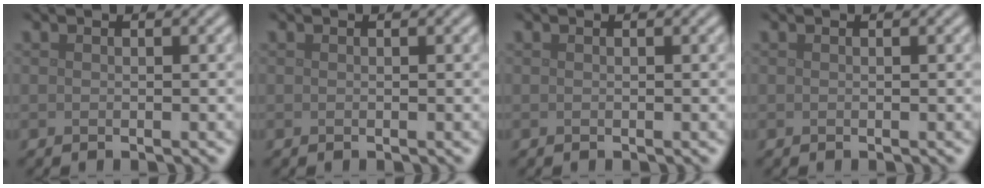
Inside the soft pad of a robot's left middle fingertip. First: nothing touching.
{"total": 0.0}
{"total": 0.0}
{"total": 0.0}